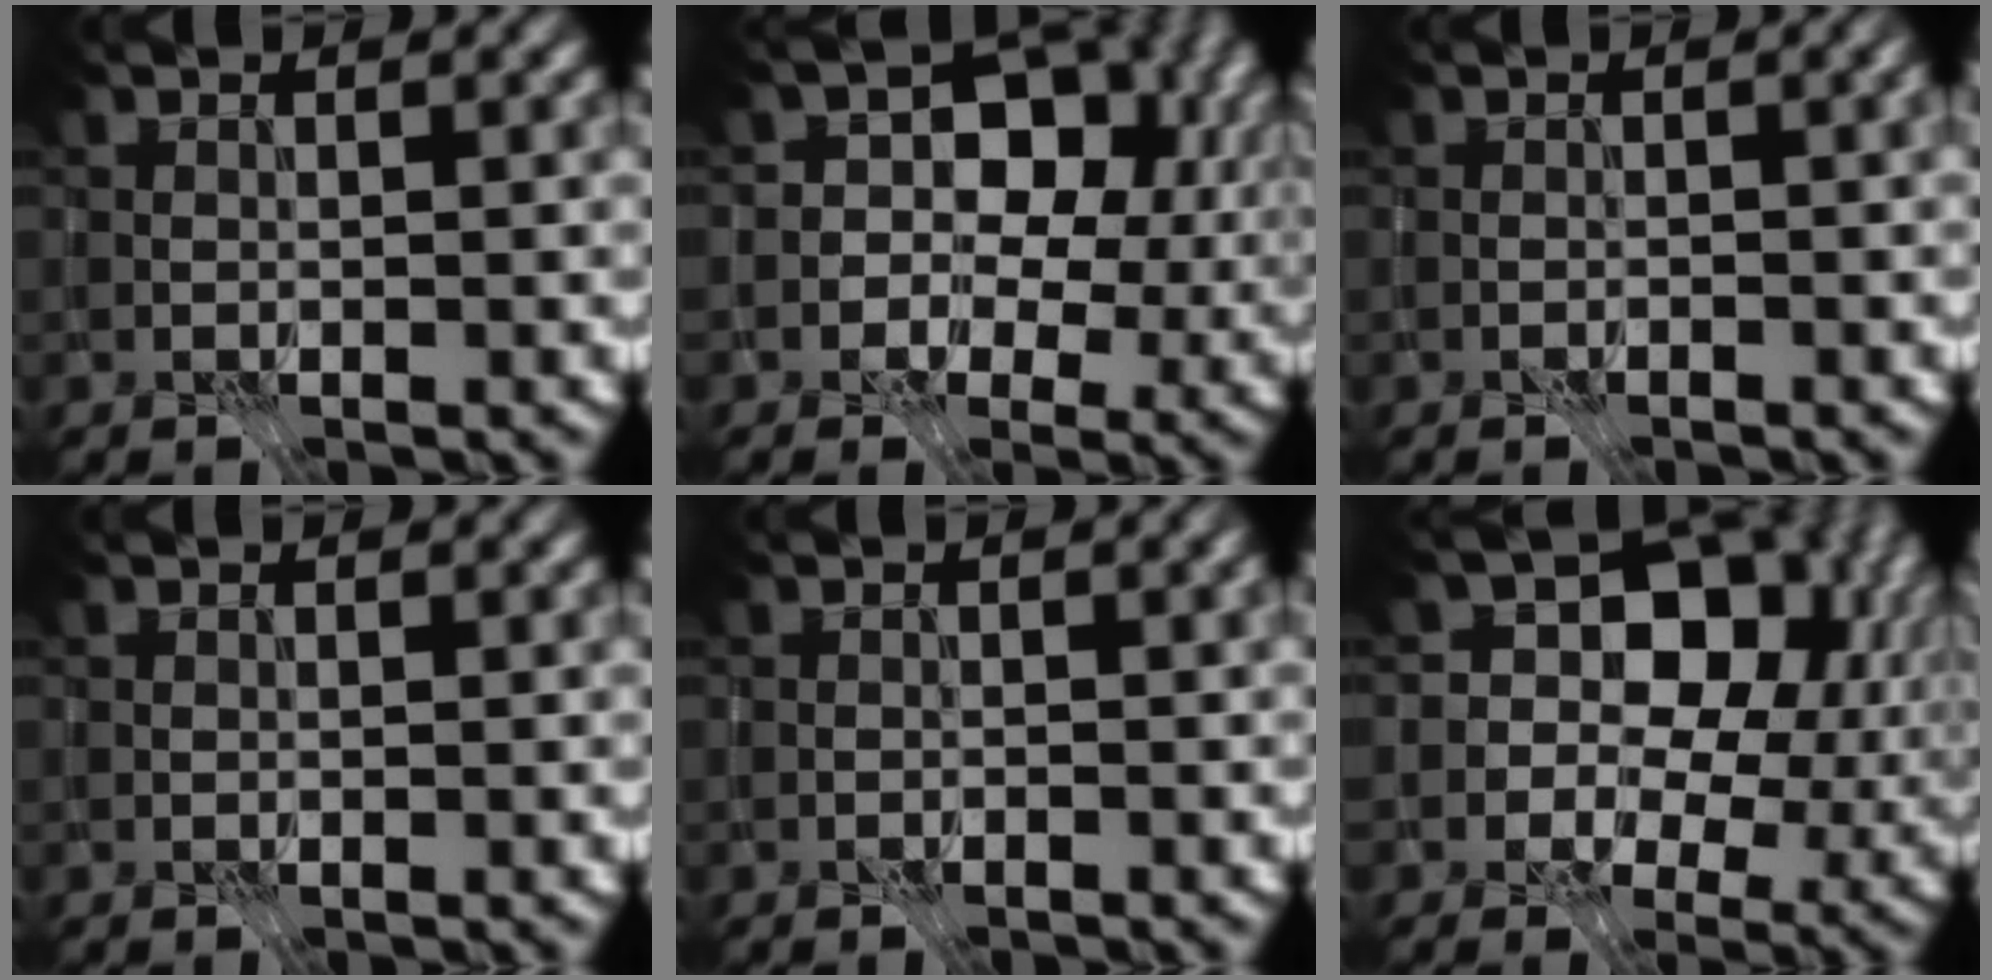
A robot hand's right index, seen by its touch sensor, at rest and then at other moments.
{"total": 12.6, "force": [2.3, 9.6, 7.8], "torque": [-0.061, 0.034, 0.002]}
{"total": 0.9, "force": [-0.5, 0.2, 0.7], "torque": [-0.012, 0.000, -0.011]}
{"total": 0.0}
{"total": 0.7, "force": [-0.5, 0.1, 0.4], "torque": [-0.006, 0.002, -0.009]}
{"total": 14.9, "force": [2.8, 11.2, 9.5], "torque": [-0.103, 0.037, 0.016]}